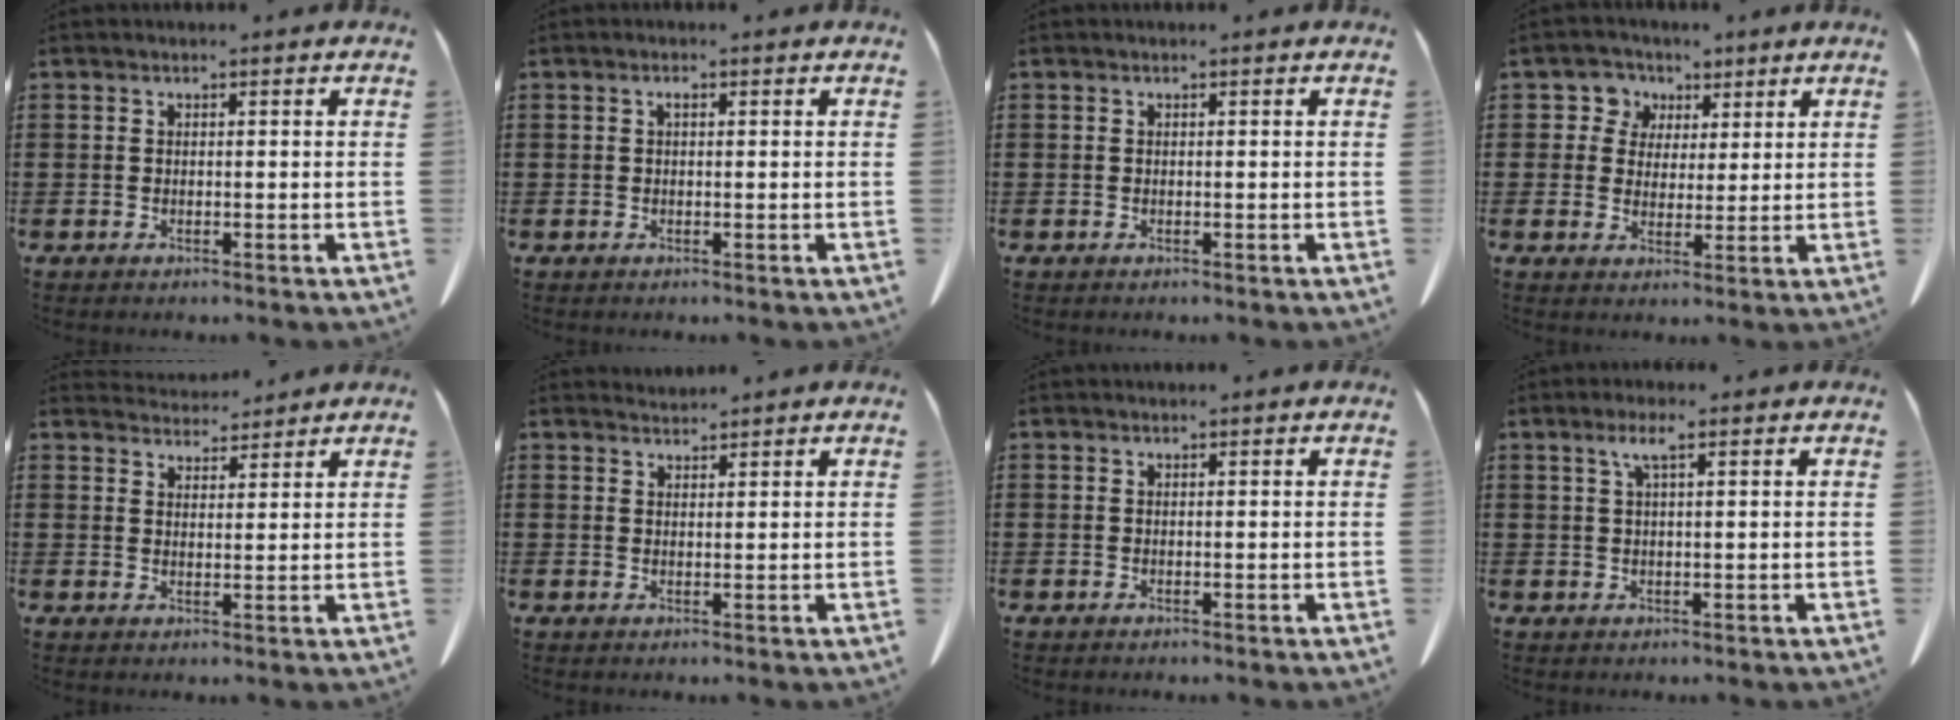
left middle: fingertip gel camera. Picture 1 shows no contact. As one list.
[{"total": 0.8, "force": [0.2, 0.3, 0.8], "torque": [-0.017, 0.002, 0.003]}, {"total": 0.0}, {"total": 5.1, "force": [2.4, 4.4, 0.6], "torque": [-0.041, 0.012, 0.041]}, {"total": 3.9, "force": [3.8, 0.7, 0.4], "torque": [-0.010, -0.015, 0.071]}, {"total": 1.3, "force": [1.3, 0.1, -0.1], "torque": [-0.002, 0.001, 0.026]}, {"total": 0.0}, {"total": 2.7, "force": [1.3, 0.4, 2.3], "torque": [-0.050, 0.005, 0.021]}]